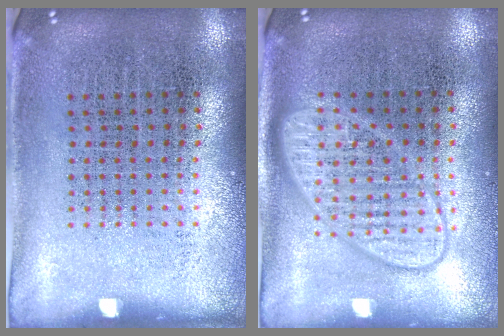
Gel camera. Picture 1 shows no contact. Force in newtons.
{"total": 2.9, "press": 2.9, "slide": 0.4}